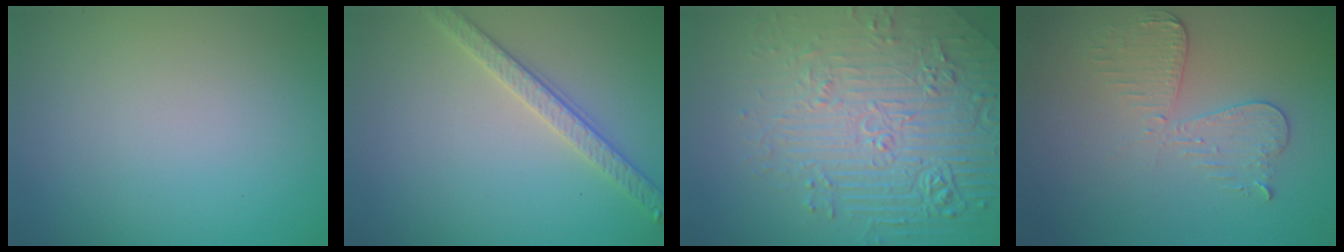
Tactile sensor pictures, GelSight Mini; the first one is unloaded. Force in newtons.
{"total": 2.8, "press": 2.7, "slide": 0.7}
{"total": 7.6, "press": 6.0, "slide": 4.7}
{"total": 3.0, "press": 2.7, "slide": 1.2}